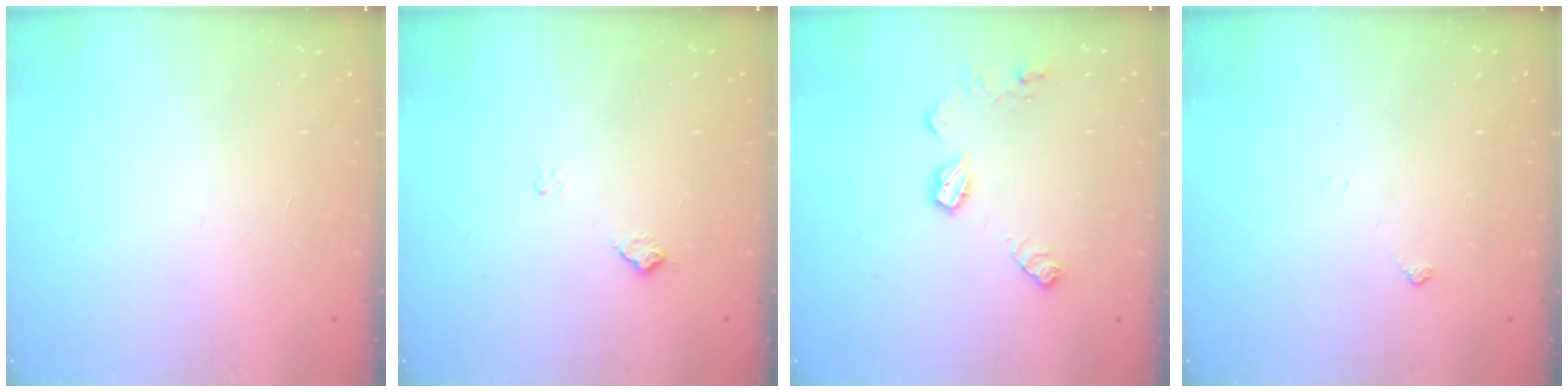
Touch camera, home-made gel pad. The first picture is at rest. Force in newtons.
{"total": 6.6, "press": 6.5, "slide": 0.7}
{"total": 9.1, "press": 9.1, "slide": 0.3}
{"total": 4.3, "press": 4.2, "slide": 0.7}